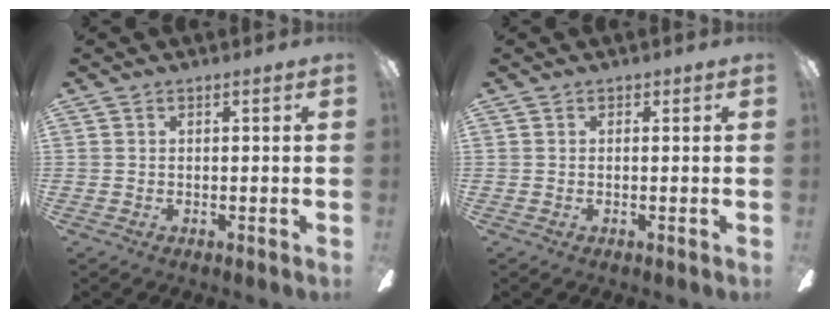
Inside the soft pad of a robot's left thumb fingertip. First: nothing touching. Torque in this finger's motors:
{"motor_torque": [-0.04, 0.04, -0.02, 0.04, 0.00]}